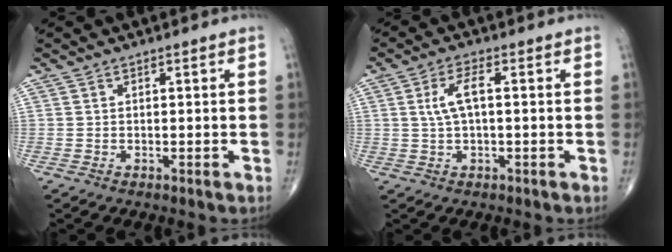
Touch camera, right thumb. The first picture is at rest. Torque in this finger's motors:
{"motor_torque": [-0.25, 0.20, 0.11, 0.06, 0.09]}